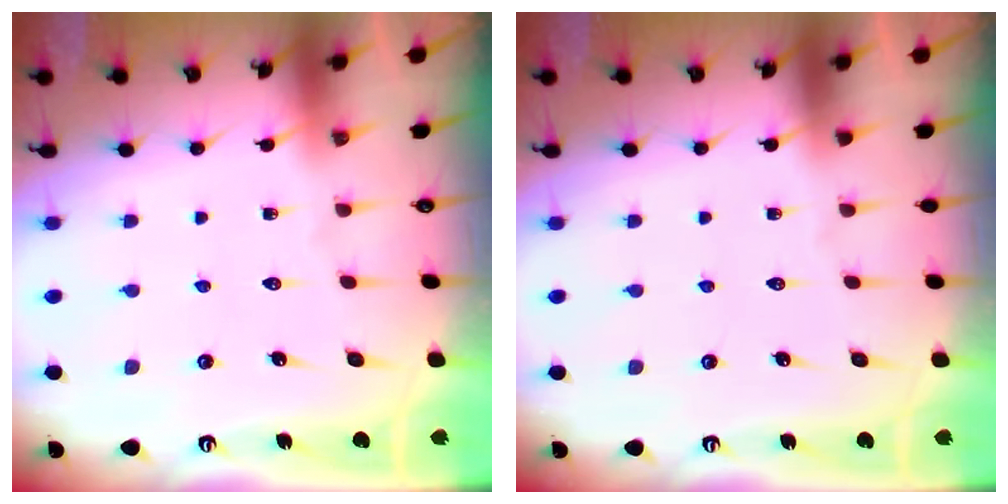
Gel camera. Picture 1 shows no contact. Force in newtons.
{"total": 0.0}